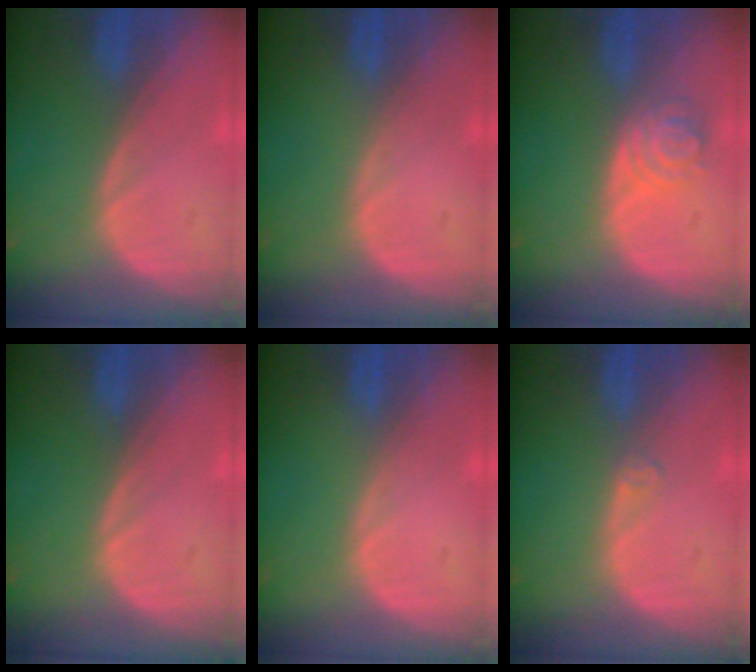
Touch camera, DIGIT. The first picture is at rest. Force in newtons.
{"total": 0.0}
{"total": 4.0, "press": 4.0, "slide": 0.5}
{"total": 0.0}
{"total": 0.0}
{"total": 1.1, "press": 0.8, "slide": 0.7}